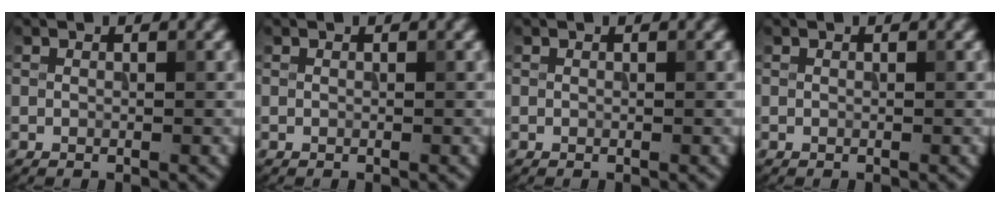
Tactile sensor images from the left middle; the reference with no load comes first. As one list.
[{"total": 0.0}, {"total": 0.0}, {"total": 0.0}]